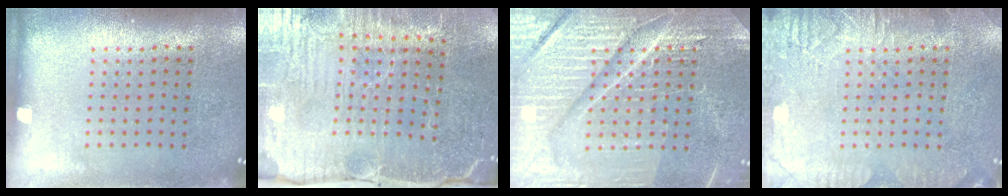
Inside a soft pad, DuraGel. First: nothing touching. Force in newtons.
{"total": 4.0, "press": 3.9, "slide": 1.0}
{"total": 7.4, "press": 7.3, "slide": 1.0}
{"total": 2.8, "press": 2.7, "slide": 0.4}